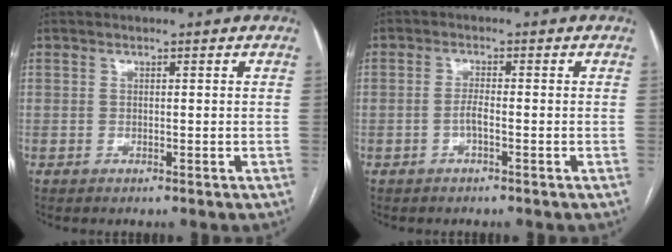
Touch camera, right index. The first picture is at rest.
{"total": 1.8, "force": [-0.8, 0.2, 1.7], "torque": [-0.030, 0.002, -0.017]}